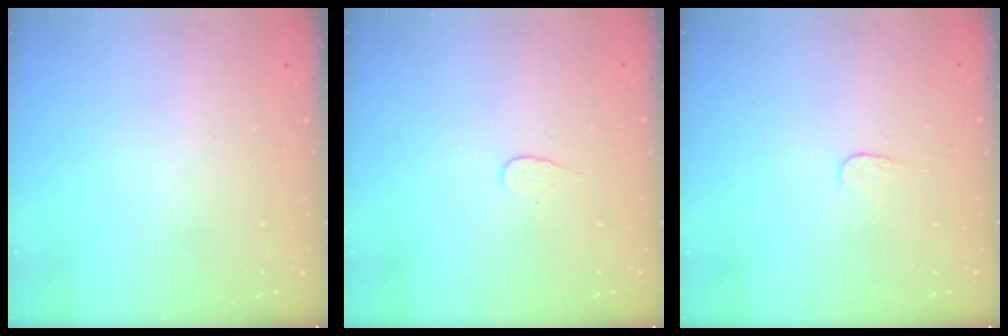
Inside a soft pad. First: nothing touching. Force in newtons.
{"total": 3.9, "press": 3.9, "slide": 0.3}
{"total": 3.6, "press": 3.6, "slide": 0.3}